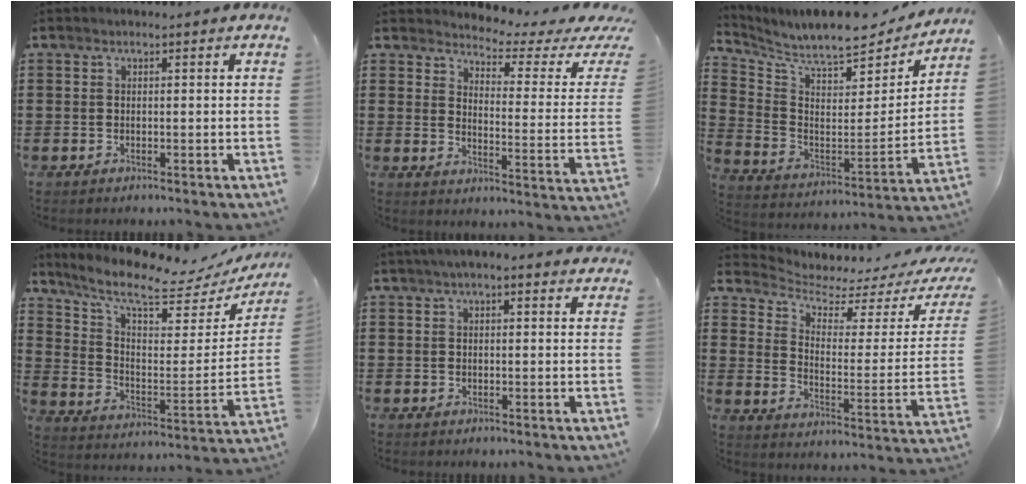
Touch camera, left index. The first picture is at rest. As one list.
[{"total": 3.2, "force": [2.8, 0.6, 1.4], "torque": [-0.039, -0.029, 0.039]}, {"total": 8.0, "force": [7.5, 1.0, 2.6], "torque": [-0.089, -0.063, 0.126]}, {"total": 9.4, "force": [7.3, 2.1, 5.4], "torque": [-0.130, -0.047, 0.122]}, {"total": 2.2, "force": [1.5, 0.8, 1.4], "torque": [-0.029, 0.009, 0.025]}, {"total": 3.4, "force": [2.8, 1.1, 1.7], "torque": [-0.054, -0.025, 0.040]}]